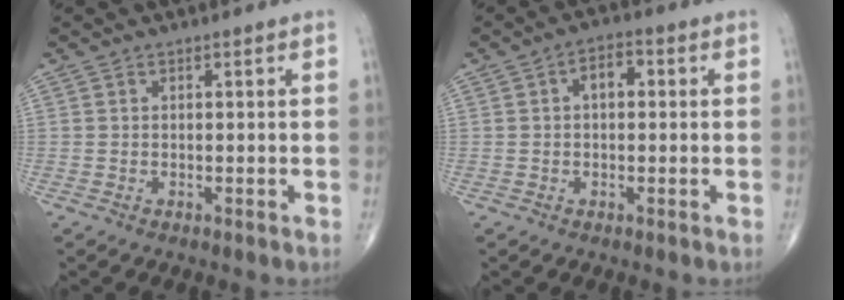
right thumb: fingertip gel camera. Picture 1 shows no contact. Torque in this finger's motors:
{"motor_torque": [0.28, 0.94, 0.14, -0.21, -0.02]}